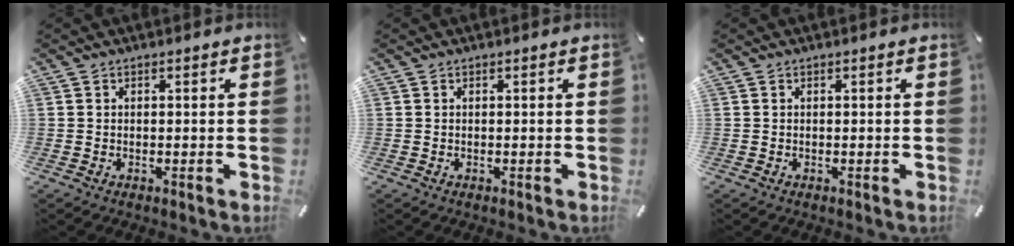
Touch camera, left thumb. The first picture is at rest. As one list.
[{"total": 0.0}, {"total": 0.0}]